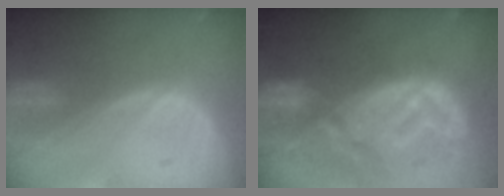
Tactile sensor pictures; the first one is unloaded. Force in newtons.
{"total": 12.3, "press": 11.0, "slide": 5.4}